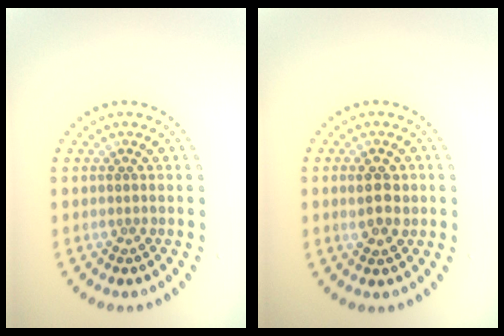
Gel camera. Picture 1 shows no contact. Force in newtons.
{"total": 2.7, "press": 2.7, "slide": 0.5}